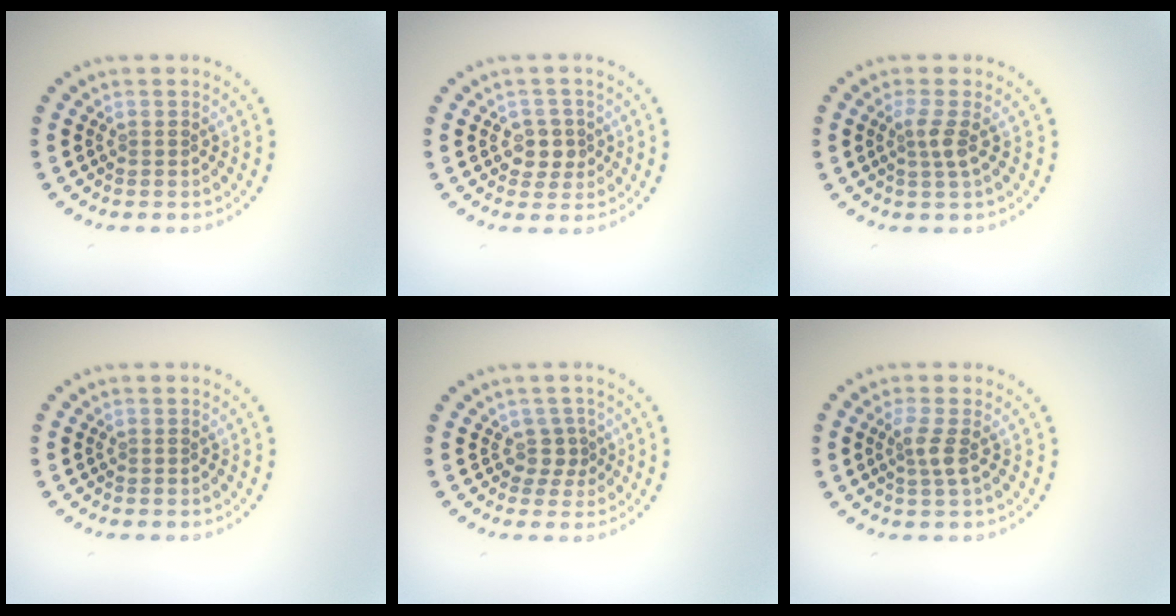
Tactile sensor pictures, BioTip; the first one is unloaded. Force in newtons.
{"total": 2.0, "press": 1.9, "slide": 0.6}
{"total": 1.8, "press": 1.3, "slide": 1.2}
{"total": 0.0}
{"total": 1.7, "press": 1.1, "slide": 1.3}
{"total": 1.9, "press": 1.4, "slide": 1.3}